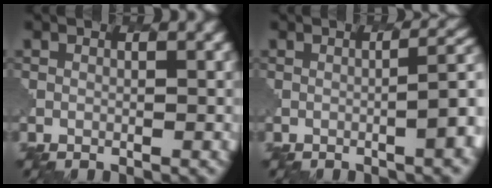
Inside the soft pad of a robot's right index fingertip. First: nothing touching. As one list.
[{"total": 5.4, "force": [-1.0, 1.5, 5.1], "torque": [-0.044, 0.015, -0.011]}]